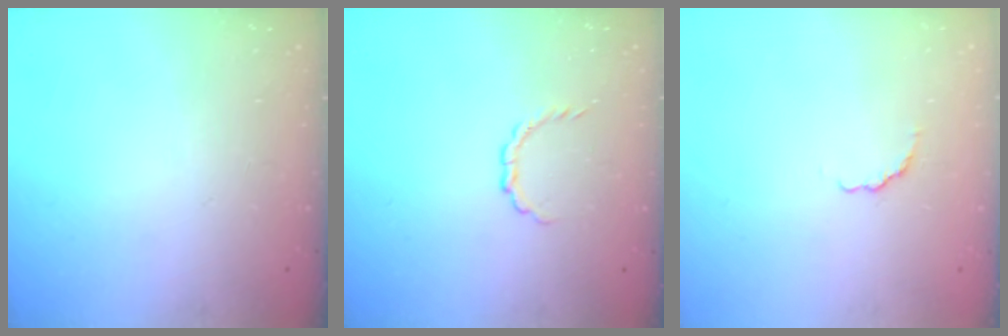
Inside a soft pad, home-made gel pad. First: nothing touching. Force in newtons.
{"total": 3.1, "press": 3.1, "slide": 0.5}
{"total": 1.8, "press": 1.6, "slide": 0.8}